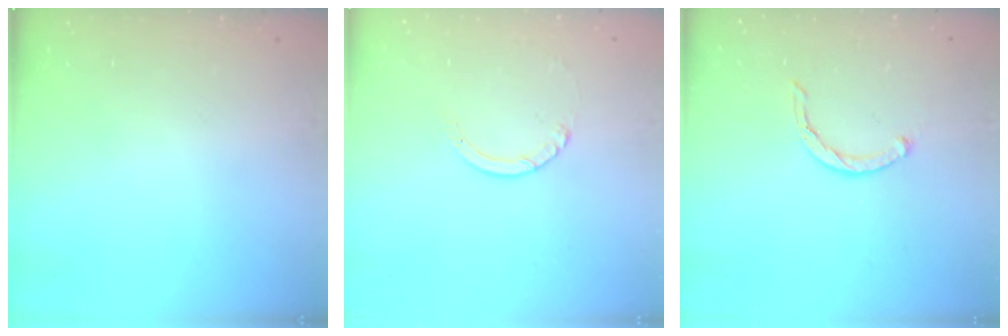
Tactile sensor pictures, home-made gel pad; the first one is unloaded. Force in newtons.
{"total": 2.4, "press": 2.4, "slide": 0.2}
{"total": 3.5, "press": 3.5, "slide": 0.3}